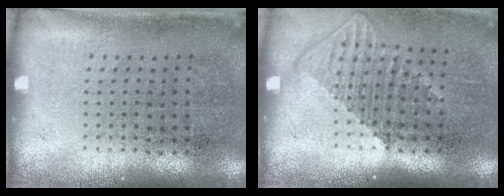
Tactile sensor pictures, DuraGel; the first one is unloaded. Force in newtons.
{"total": 1.3, "press": 1.0, "slide": 0.8}